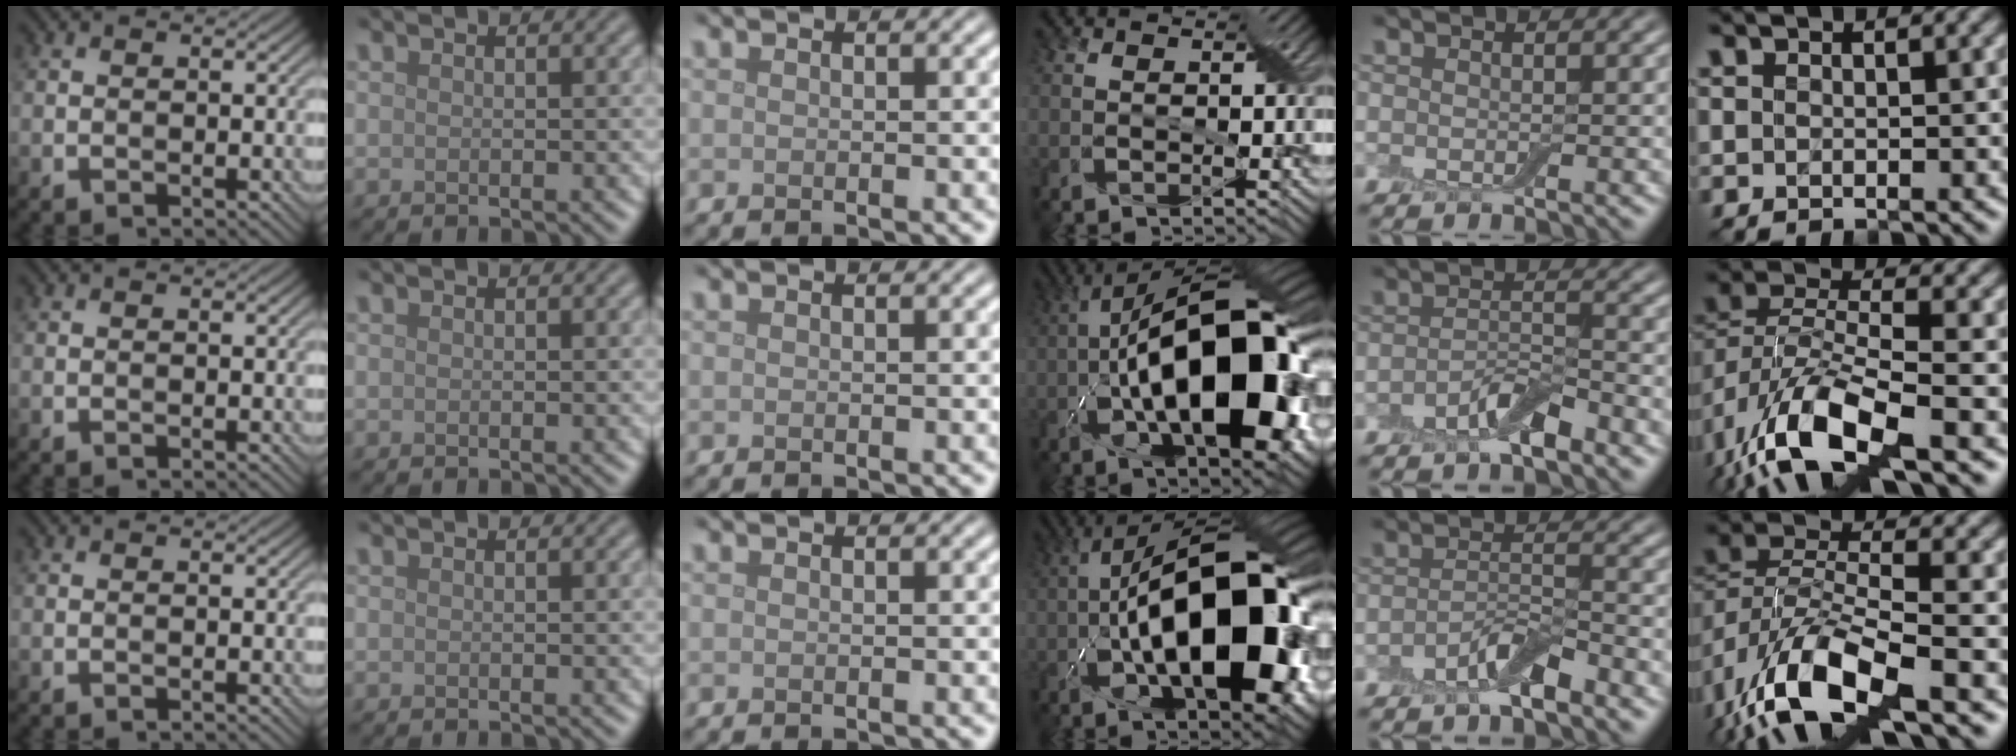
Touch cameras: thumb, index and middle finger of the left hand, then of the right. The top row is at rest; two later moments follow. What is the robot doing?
{"motion": "wrap", "object": "adhesive wrap"}